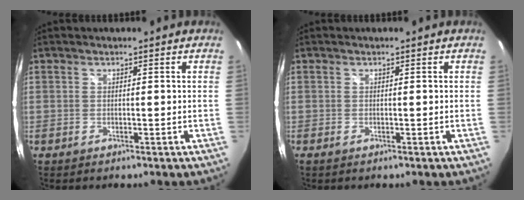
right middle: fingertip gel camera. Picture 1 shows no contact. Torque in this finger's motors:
{"motor_torque": [-0.31, -0.15, -0.04, 0.00]}